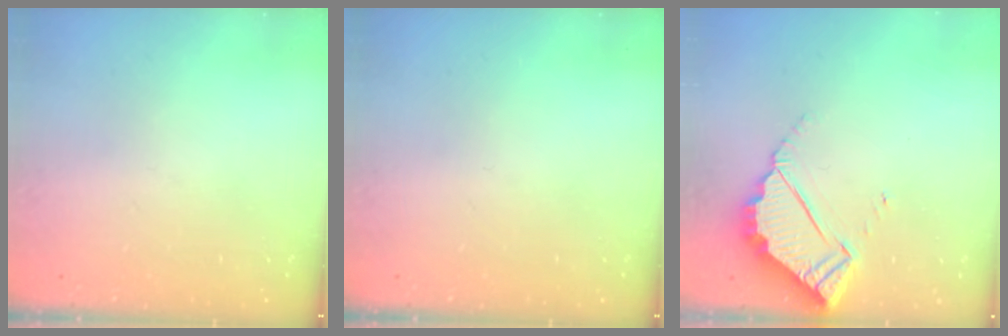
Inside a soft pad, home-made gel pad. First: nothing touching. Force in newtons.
{"total": 0.0}
{"total": 5.4, "press": 5.4, "slide": 0.2}